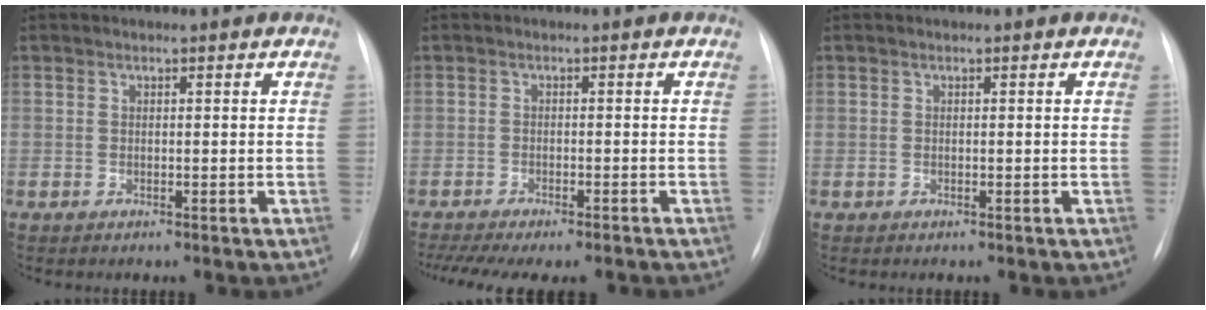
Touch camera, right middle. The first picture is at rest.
{"total": 13.2, "force": [-11.2, 2.9, 6.5], "torque": [-0.120, -0.007, -0.149]}
{"total": 0.0}